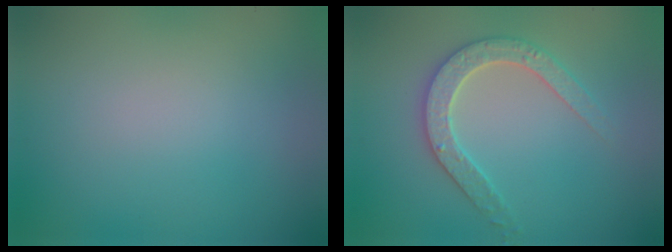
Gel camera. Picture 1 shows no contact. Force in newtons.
{"total": 3.2, "press": 3.1, "slide": 0.7}